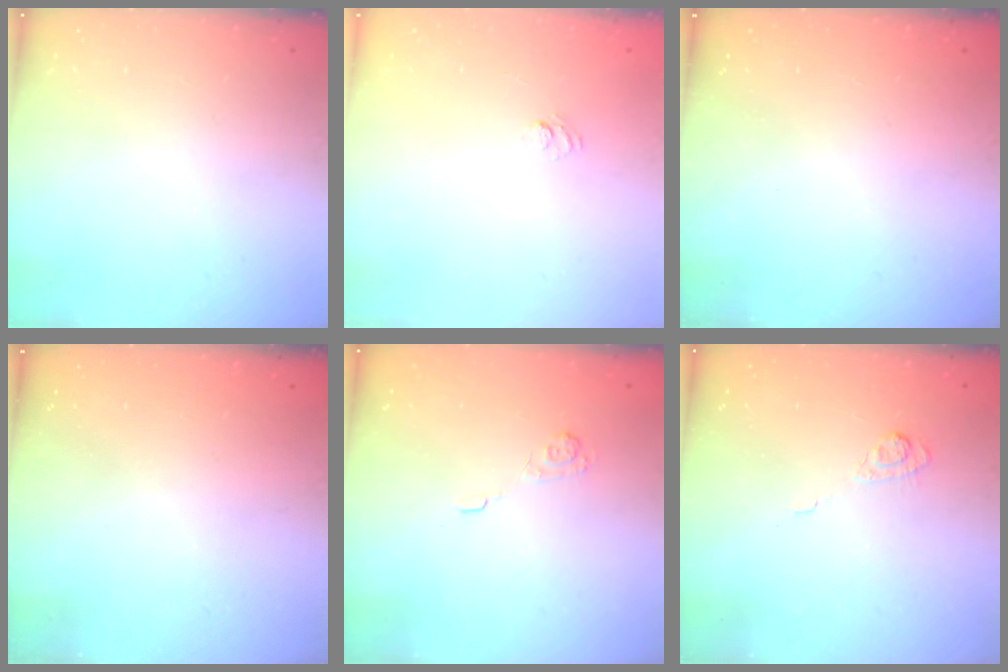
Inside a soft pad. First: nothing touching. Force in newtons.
{"total": 4.2, "press": 4.0, "slide": 1.2}
{"total": 2.3, "press": 2.2, "slide": 0.8}
{"total": 2.5, "press": 2.4, "slide": 0.7}
{"total": 2.2, "press": 1.7, "slide": 1.4}
{"total": 3.2, "press": 2.8, "slide": 1.5}